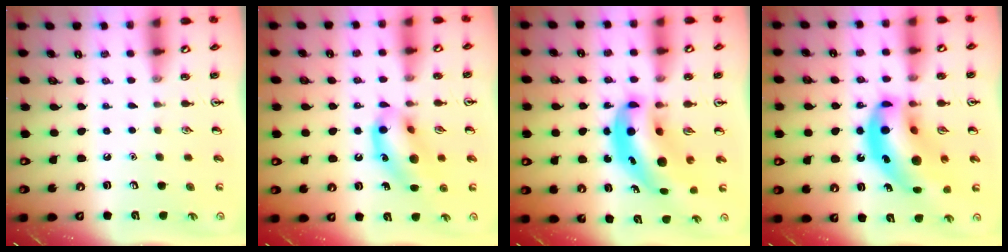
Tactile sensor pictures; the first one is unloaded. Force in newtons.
{"total": 13.7, "press": 13.5, "slide": 2.5}
{"total": 9.6, "press": 9.1, "slide": 2.9}
{"total": 19.1, "press": 18.3, "slide": 5.6}